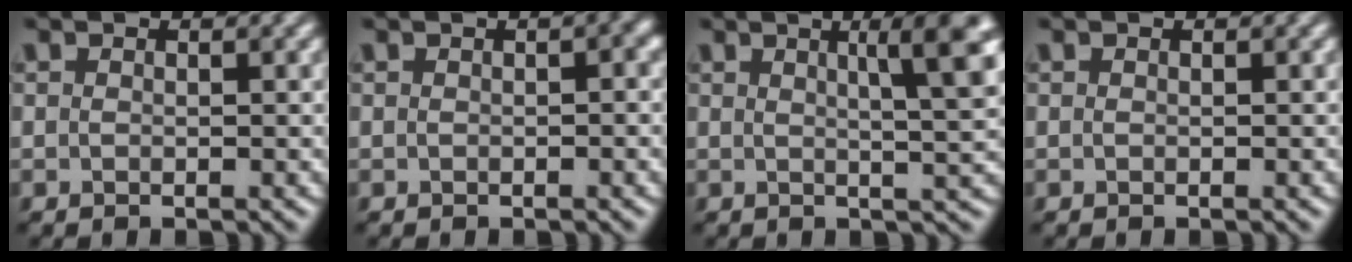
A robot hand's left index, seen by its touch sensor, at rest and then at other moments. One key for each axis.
{"total": 1.5, "fx": 0.1, "fy": 0.3, "fz": 1.5, "tx": -0.019, "ty": 0.007, "tz": 0.005}
{"total": 6.4, "fx": 2.2, "fy": 1.4, "fz": 5.9, "tx": -0.051, "ty": 0.012, "tz": 0.027}
{"total": 0.0}